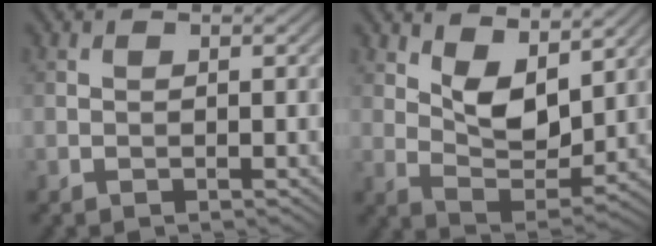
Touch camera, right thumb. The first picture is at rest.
{"total": 7.5, "force": [4.1, 3.6, 5.1], "torque": [-0.104, -0.009, 0.073]}